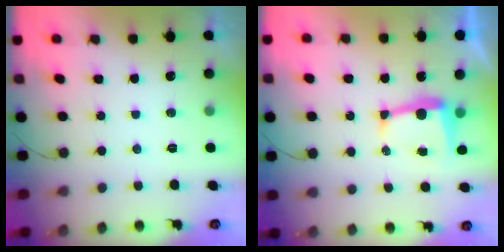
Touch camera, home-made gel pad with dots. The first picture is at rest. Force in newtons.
{"total": 6.2, "press": 6.2, "slide": 0.4}